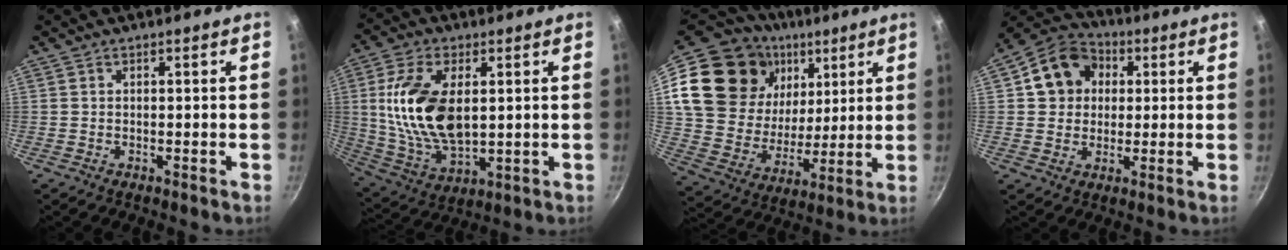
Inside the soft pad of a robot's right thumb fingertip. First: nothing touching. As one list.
[{"total": 16.9, "force": [2.6, 9.3, 13.9], "torque": [-0.257, -0.011, 0.058]}, {"total": 27.9, "force": [12.5, 19.4, 15.7], "torque": [-0.273, -0.024, 0.230]}, {"total": 11.6, "force": [2.6, 9.9, 5.5], "torque": [-0.064, 0.018, 0.028]}]